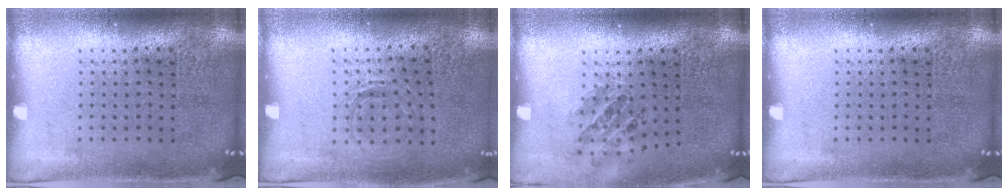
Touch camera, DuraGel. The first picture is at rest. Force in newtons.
{"total": 0.9, "press": 0.9, "slide": 0.1}
{"total": 0.8, "press": 0.8, "slide": 0.0}
{"total": 0.0}